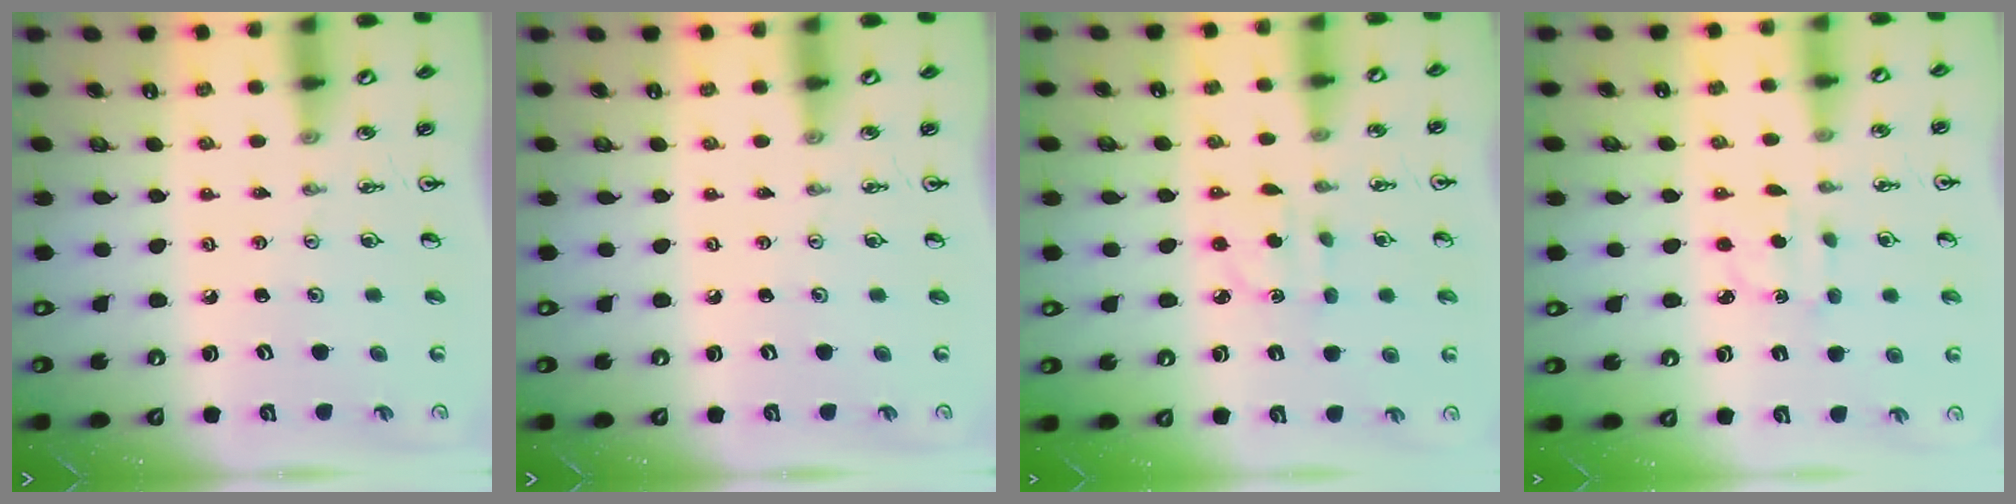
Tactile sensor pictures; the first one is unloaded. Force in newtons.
{"total": 0.0}
{"total": 2.0, "press": 2.0, "slide": 0.4}
{"total": 3.0, "press": 3.0, "slide": 0.5}